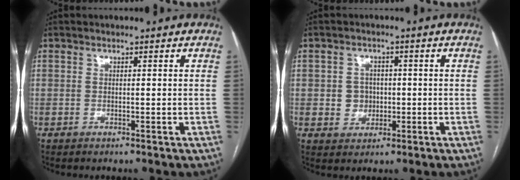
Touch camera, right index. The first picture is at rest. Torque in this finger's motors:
{"motor_torque": [0.61, 0.10, 0.28, 0.01]}